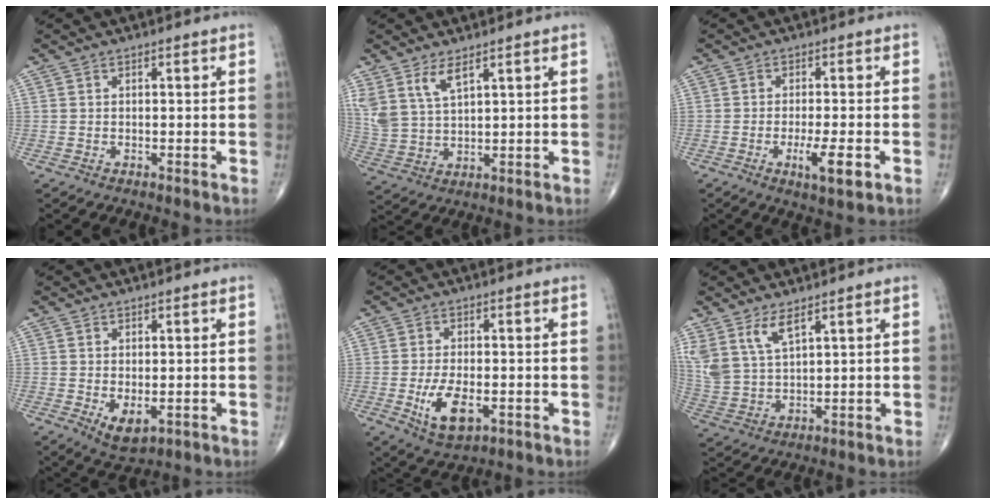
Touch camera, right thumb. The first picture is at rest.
{"total": 7.1, "force": [4.4, 2.8, 4.8], "torque": [-0.098, -0.019, 0.099]}
{"total": 5.8, "force": [-2.1, 1.3, 5.3], "torque": [-0.090, -0.009, -0.032]}
{"total": 4.7, "force": [-1.0, 2.6, 3.9], "torque": [-0.058, -0.011, -0.004]}
{"total": 8.1, "force": [-2.3, 4.0, 6.6], "torque": [-0.117, -0.004, -0.031]}
{"total": 8.2, "force": [5.1, 3.3, 5.5], "torque": [-0.118, -0.021, 0.115]}